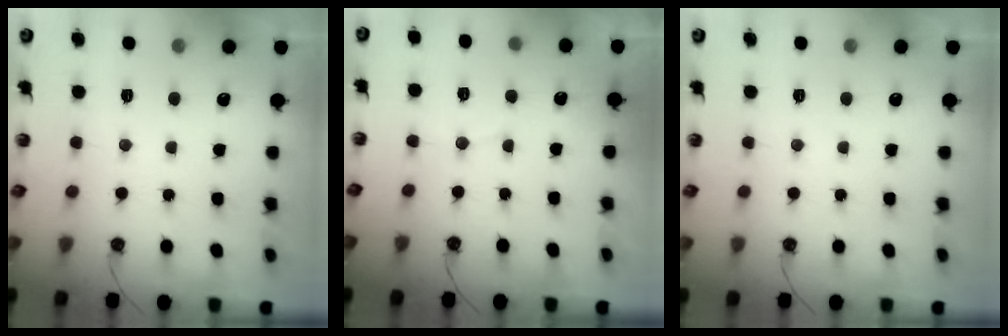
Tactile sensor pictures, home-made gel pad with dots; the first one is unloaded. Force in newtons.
{"total": 3.7, "press": 3.6, "slide": 0.4}
{"total": 0.0}